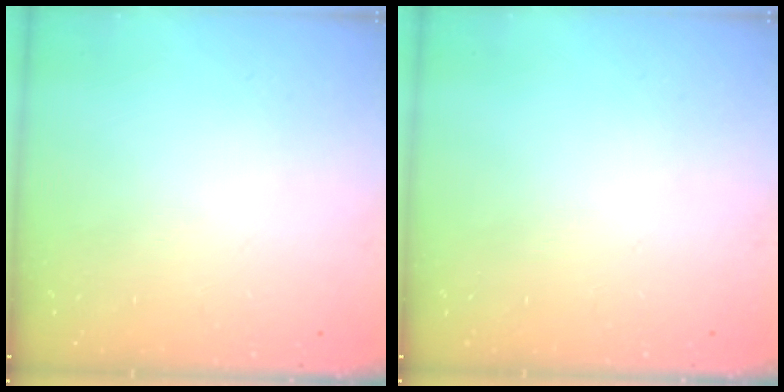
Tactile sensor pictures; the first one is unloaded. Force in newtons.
{"total": 0.0}